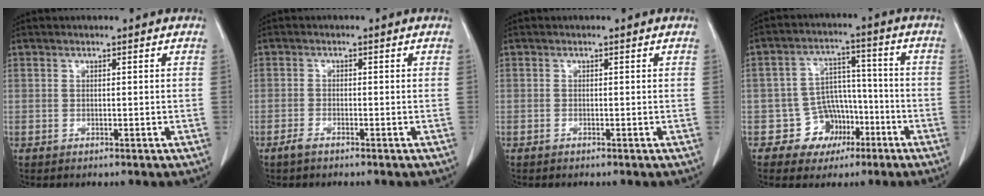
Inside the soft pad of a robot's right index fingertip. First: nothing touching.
{"total": 1.4, "force": [-1.1, 0.3, 0.8], "torque": [-0.020, -0.001, -0.020]}
{"total": 0.0}
{"total": 7.6, "force": [-3.4, 6.7, 1.1], "torque": [0.003, 0.025, -0.042]}